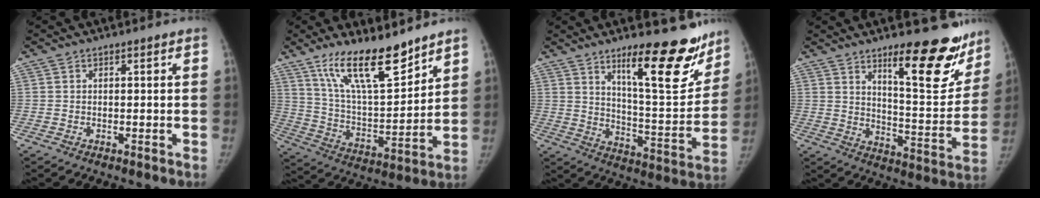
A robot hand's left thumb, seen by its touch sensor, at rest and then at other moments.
{"total": 16.9, "force": [12.3, 4.8, 10.6], "torque": [-0.153, -0.077, 0.229]}
{"total": 18.8, "force": [12.4, 5.4, 13.0], "torque": [-0.128, -0.095, 0.190]}
{"total": 17.9, "force": [11.9, 5.5, 12.2], "torque": [-0.107, -0.096, 0.174]}